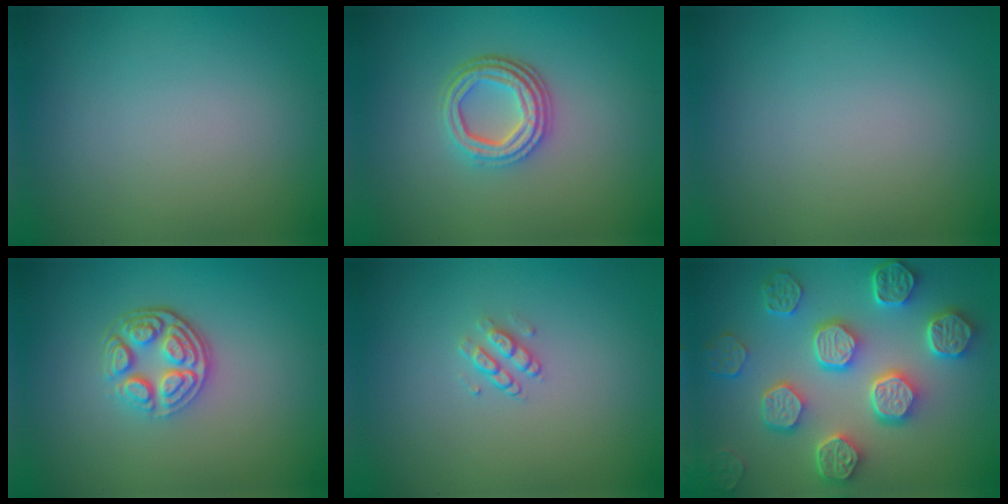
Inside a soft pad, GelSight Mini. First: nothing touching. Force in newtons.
{"total": 4.4, "press": 3.2, "slide": 3.0}
{"total": 0.0}
{"total": 4.3, "press": 3.3, "slide": 2.7}
{"total": 1.4, "press": 1.0, "slide": 1.0}
{"total": 8.2, "press": 6.6, "slide": 4.9}